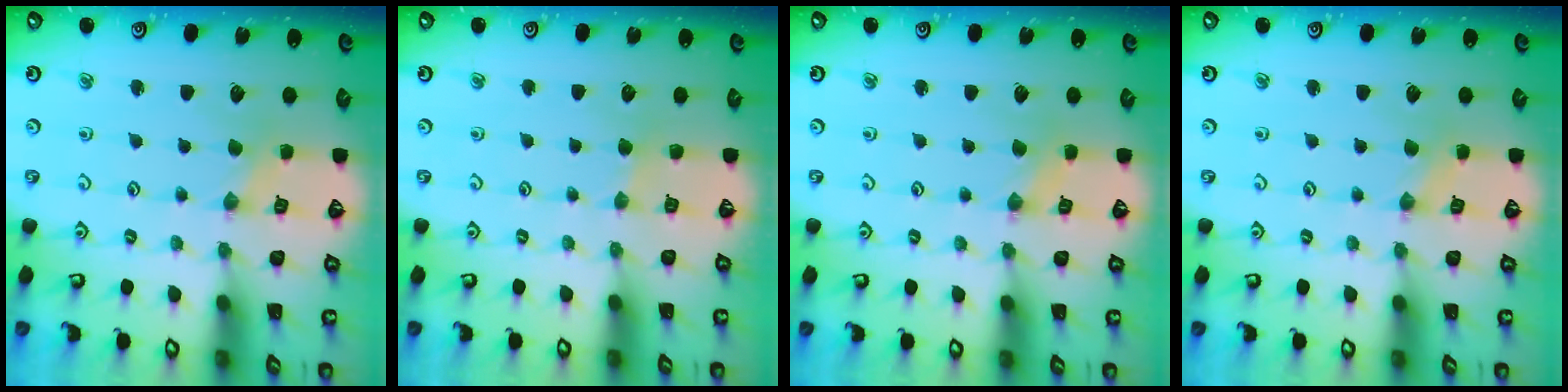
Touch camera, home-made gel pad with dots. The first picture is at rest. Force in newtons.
{"total": 2.1, "press": 2.1, "slide": 0.4}
{"total": 0.0}
{"total": 0.0}